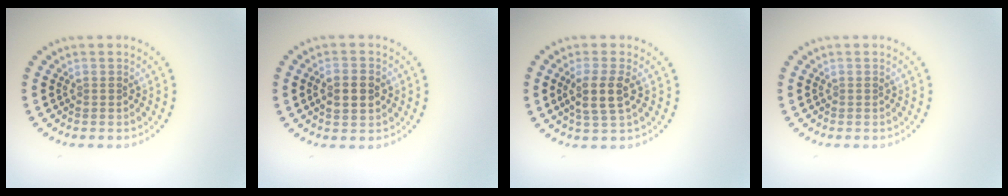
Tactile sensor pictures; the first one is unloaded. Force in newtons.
{"total": 2.9, "press": 2.9, "slide": 0.1}
{"total": 2.9, "press": 2.6, "slide": 1.4}
{"total": 0.0}